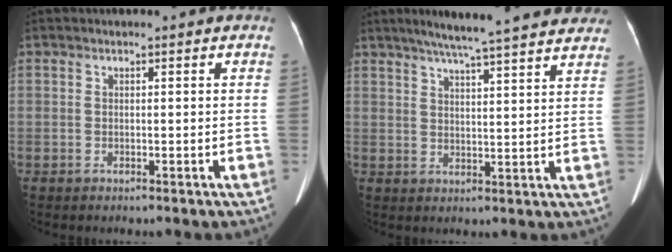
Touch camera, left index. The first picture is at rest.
{"total": 19.4, "force": [16.7, 1.4, 9.7], "torque": [-0.145, 0.023, 0.215]}